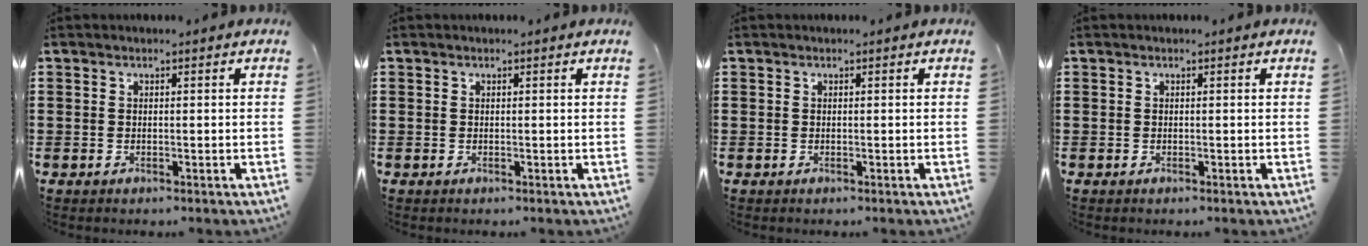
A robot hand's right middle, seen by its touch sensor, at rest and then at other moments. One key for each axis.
{"total": 0.0}
{"total": 0.0}
{"total": 0.0}